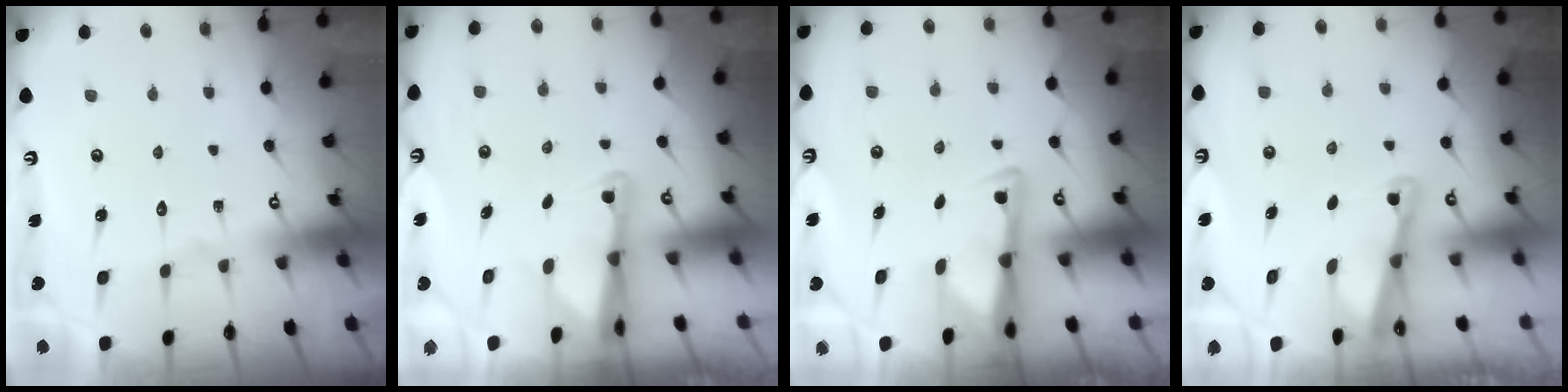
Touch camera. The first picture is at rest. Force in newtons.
{"total": 2.6, "press": 2.5, "slide": 0.5}
{"total": 3.0, "press": 2.9, "slide": 0.5}
{"total": 2.1, "press": 2.0, "slide": 0.3}